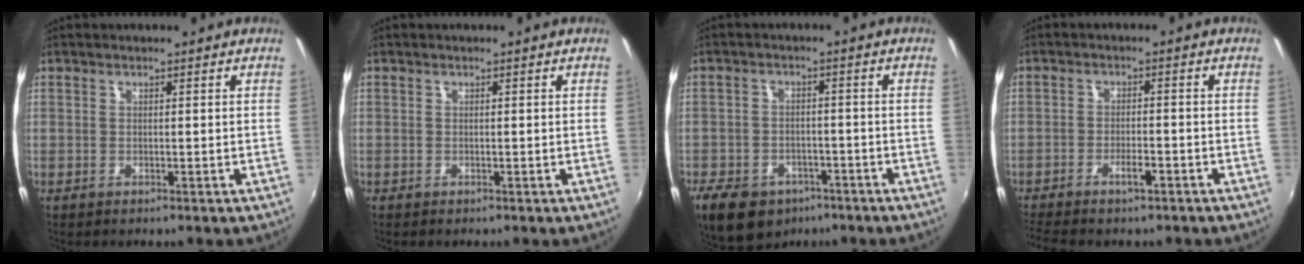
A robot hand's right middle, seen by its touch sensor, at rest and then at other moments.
{"total": 0.0}
{"total": 12.3, "force": [-7.8, 7.8, 5.5], "torque": [-0.144, -0.005, -0.117]}
{"total": 5.1, "force": [-3.9, 1.1, 3.1], "torque": [-0.071, -0.002, -0.068]}